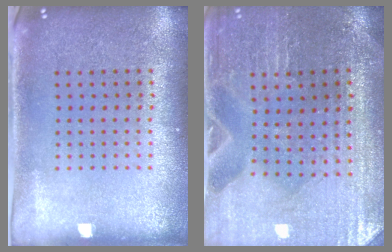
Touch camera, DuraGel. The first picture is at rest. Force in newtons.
{"total": 1.2, "press": 1.2, "slide": 0.0}